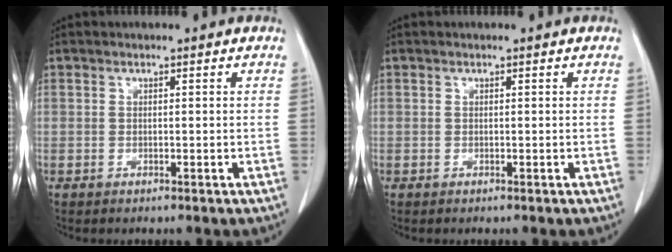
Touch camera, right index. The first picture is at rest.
{"total": 0.0}